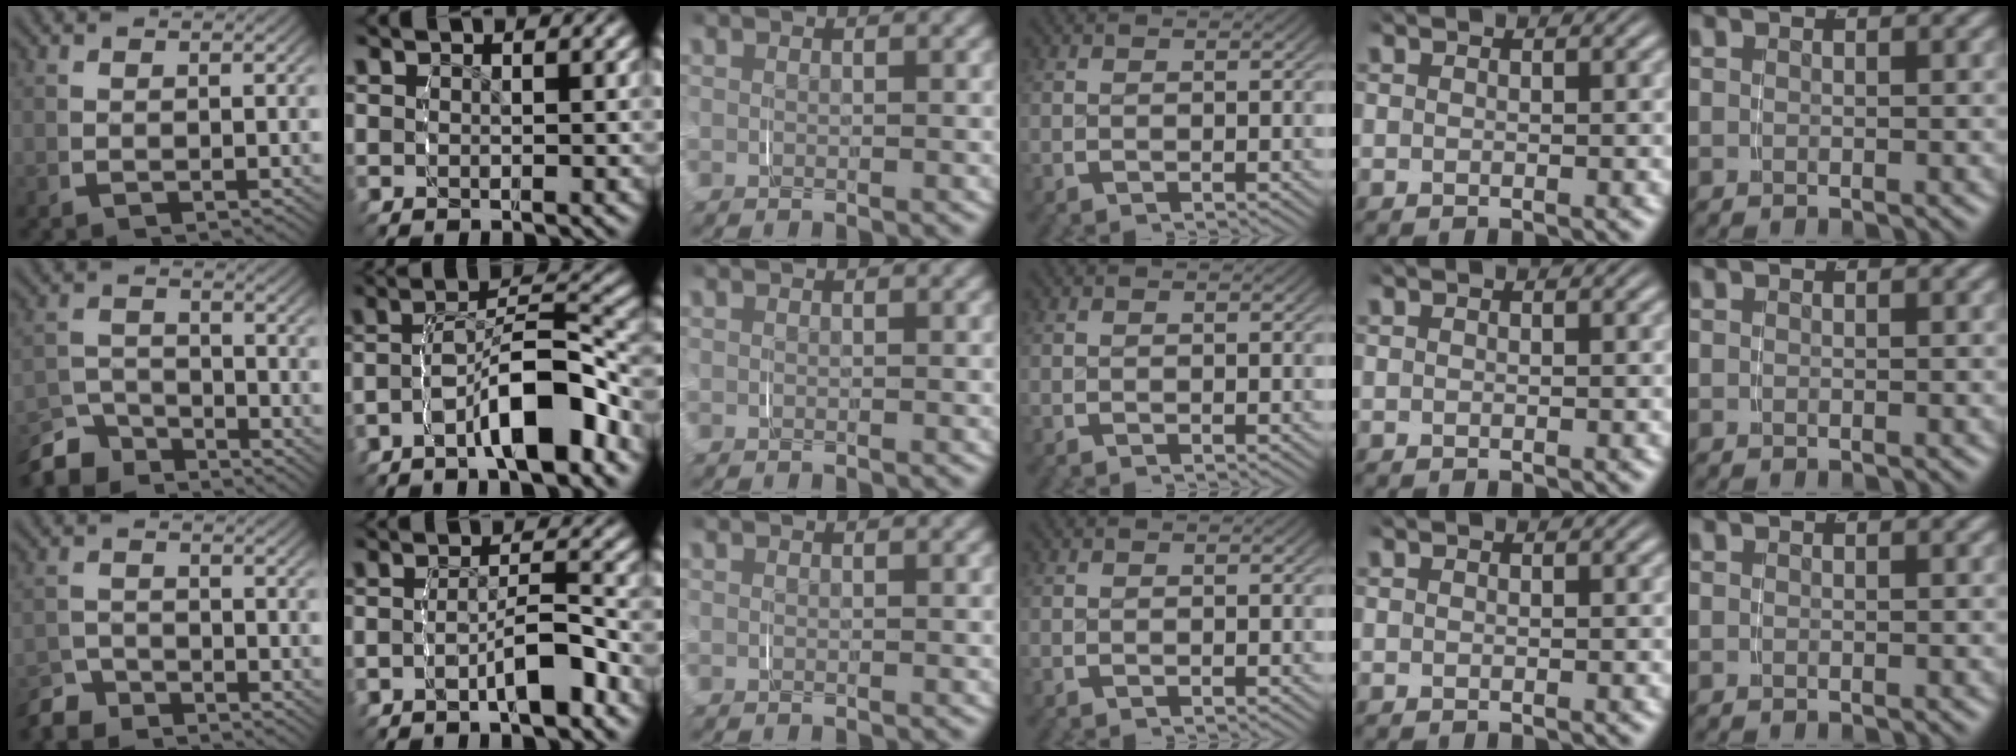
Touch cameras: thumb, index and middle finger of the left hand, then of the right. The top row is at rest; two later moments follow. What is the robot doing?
{"motion": "grasp_and_lifting", "object": "lipstick"}